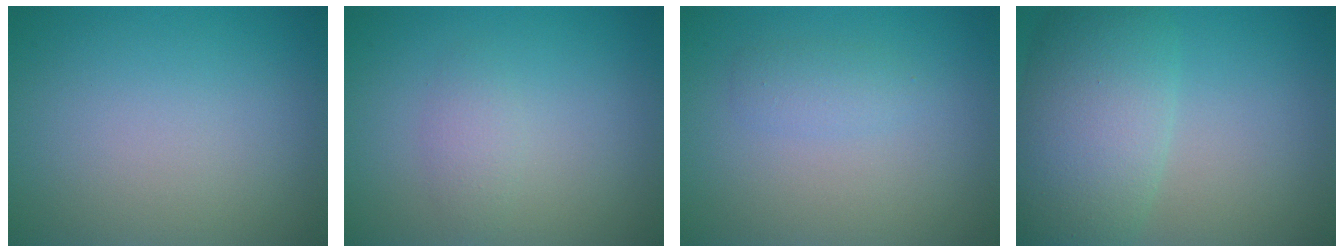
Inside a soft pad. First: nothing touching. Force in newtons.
{"total": 1.4, "press": 1.4, "slide": 0.1}
{"total": 1.5, "press": 1.4, "slide": 0.1}
{"total": 8.0, "press": 8.0, "slide": 0.5}